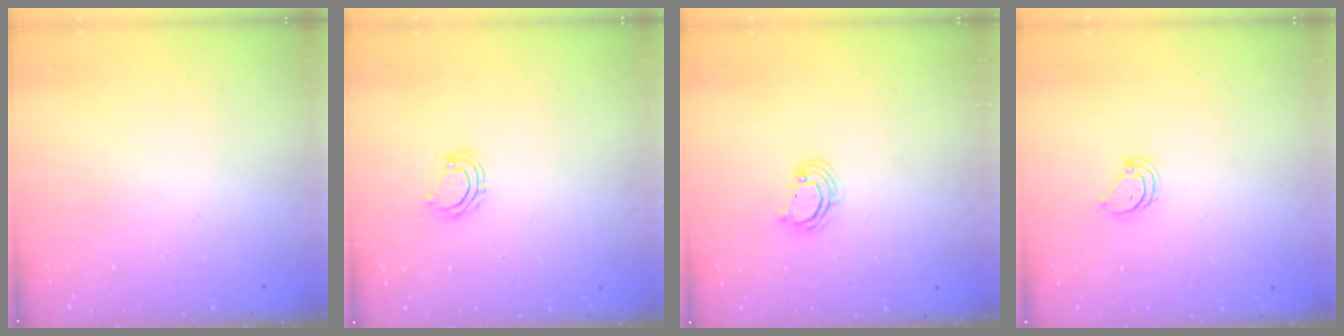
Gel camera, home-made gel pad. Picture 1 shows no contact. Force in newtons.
{"total": 6.5, "press": 6.5, "slide": 0.4}
{"total": 3.5, "press": 3.5, "slide": 0.3}
{"total": 3.3, "press": 3.3, "slide": 0.4}